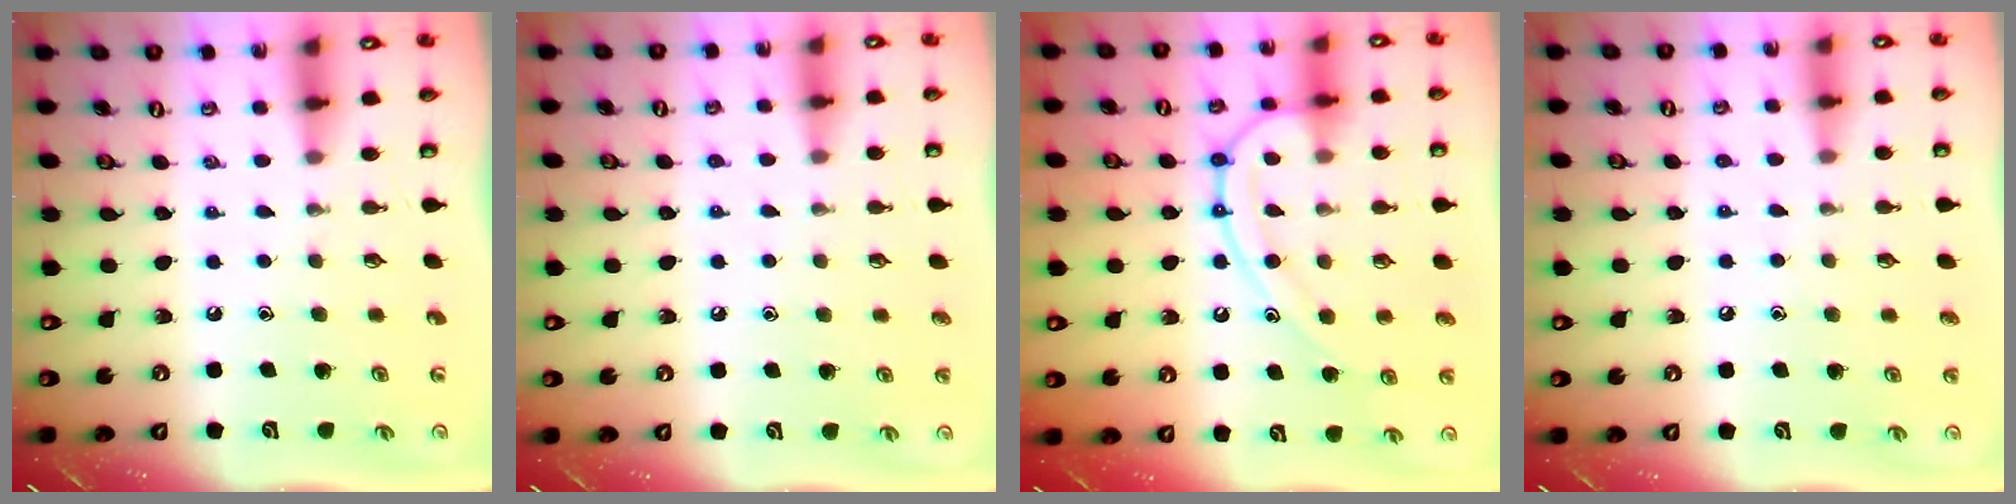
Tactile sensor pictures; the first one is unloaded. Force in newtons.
{"total": 3.8, "press": 3.8, "slide": 0.4}
{"total": 15.2, "press": 15.1, "slide": 1.5}
{"total": 3.5, "press": 3.5, "slide": 0.4}